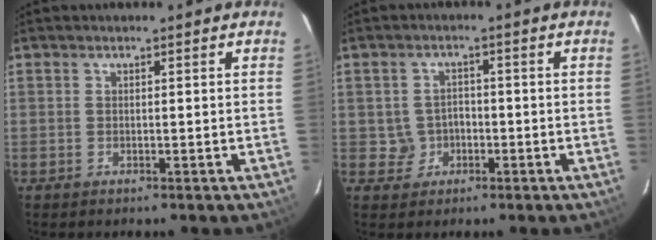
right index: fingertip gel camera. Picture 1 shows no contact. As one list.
[{"total": 3.5, "force": [-0.9, 3.3, 0.6], "torque": [-0.019, 0.013, -0.007]}]